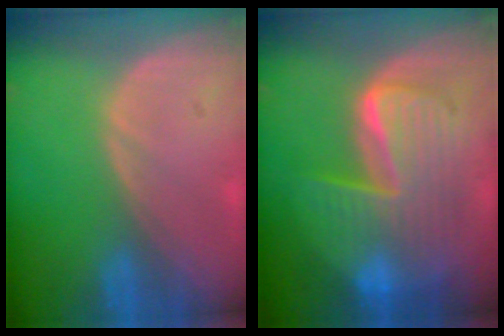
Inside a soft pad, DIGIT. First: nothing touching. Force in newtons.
{"total": 10.4, "press": 10.4, "slide": 0.9}